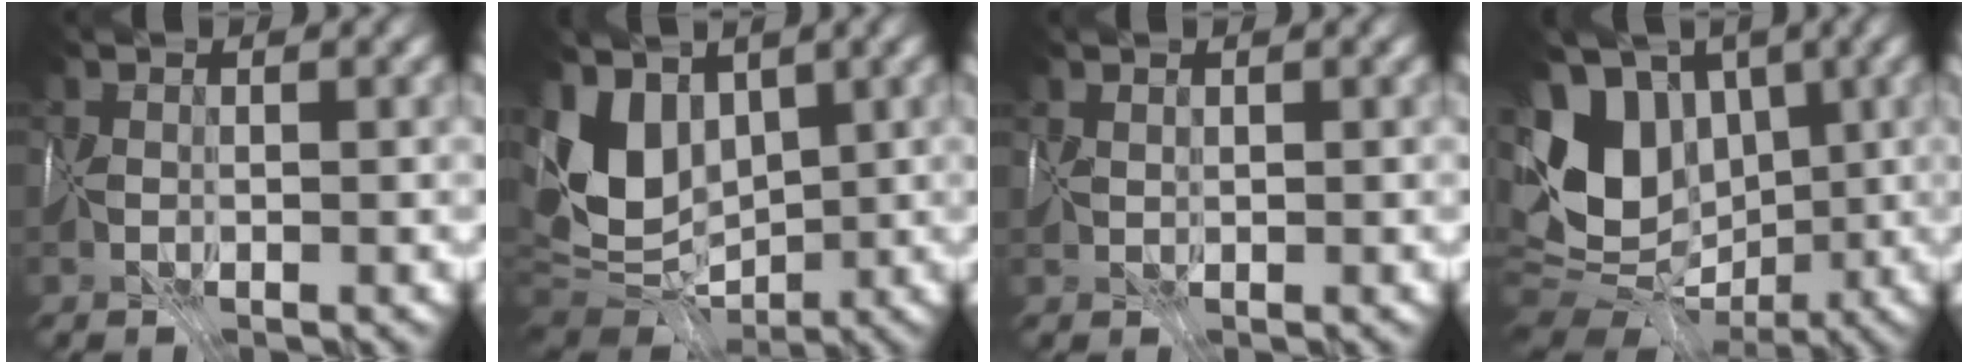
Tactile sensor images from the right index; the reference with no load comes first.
{"total": 6.9, "force": [2.2, 4.9, 4.3], "torque": [-0.093, -0.006, 0.041]}
{"total": 1.0, "force": [0.9, 0.5, 0.1], "torque": [-0.004, 0.007, 0.022]}
{"total": 10.3, "force": [1.3, 8.0, 6.3], "torque": [-0.128, 0.007, 0.021]}